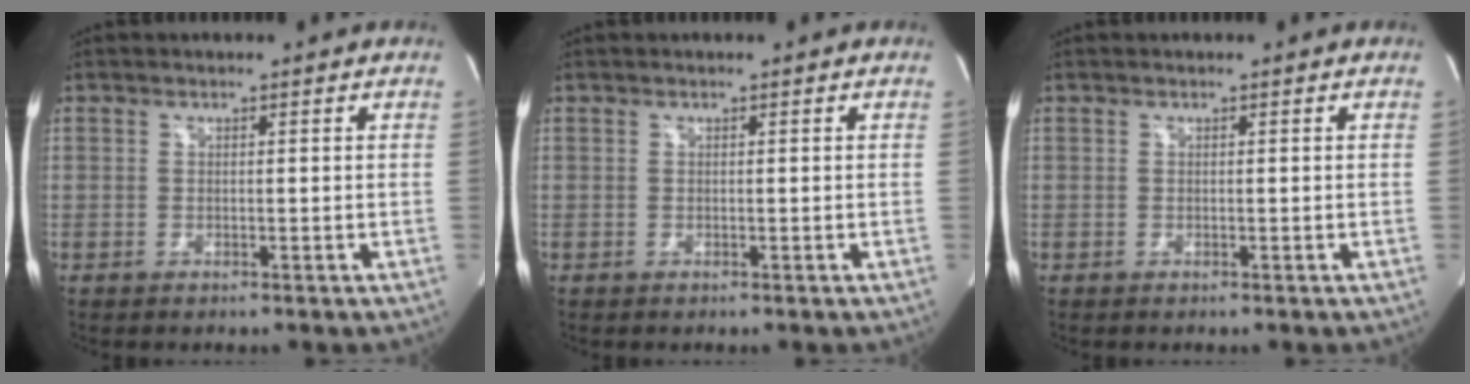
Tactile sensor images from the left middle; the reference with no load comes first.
{"total": 0.0}
{"total": 0.0}